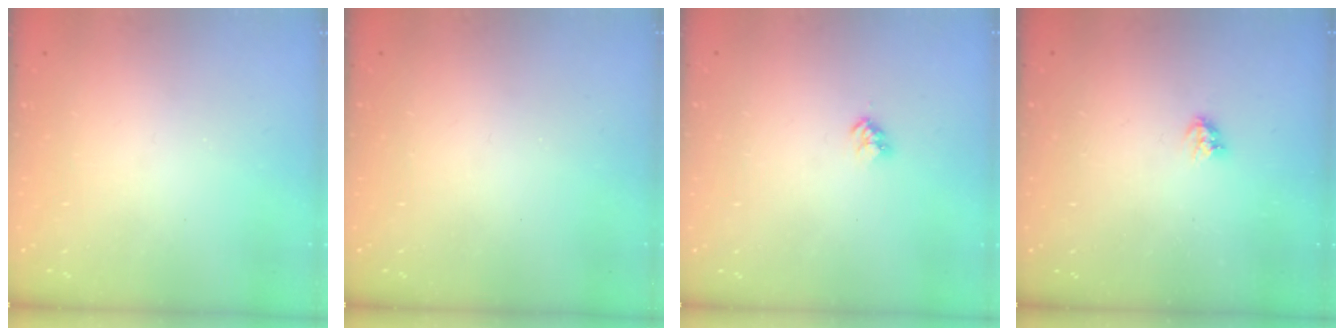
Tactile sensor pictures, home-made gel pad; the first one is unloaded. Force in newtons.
{"total": 0.0}
{"total": 2.8, "press": 2.8, "slide": 0.4}
{"total": 3.4, "press": 3.4, "slide": 0.4}